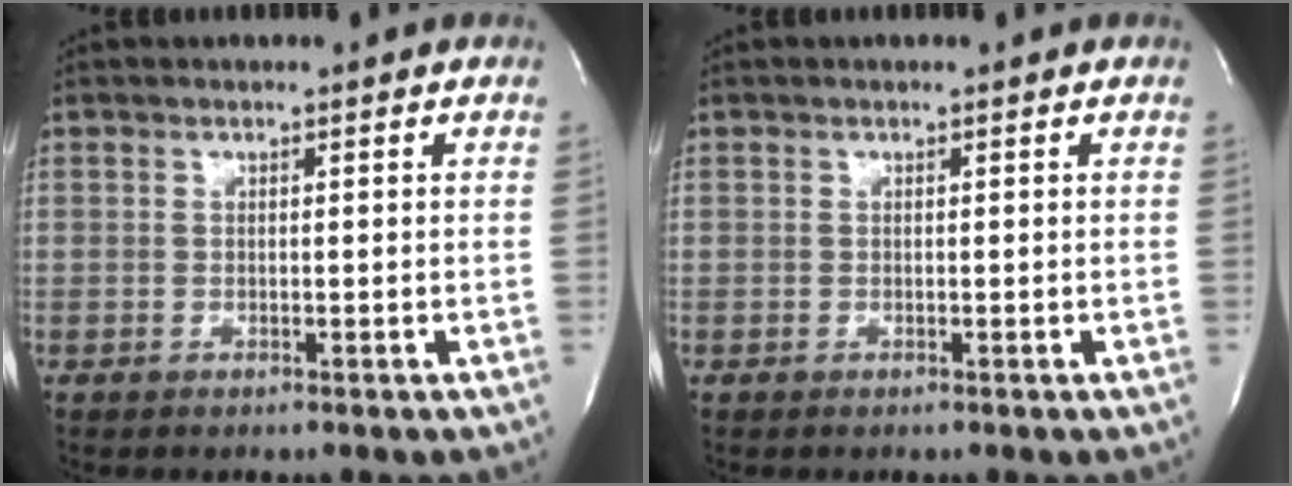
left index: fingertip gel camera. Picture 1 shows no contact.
{"total": 0.0}